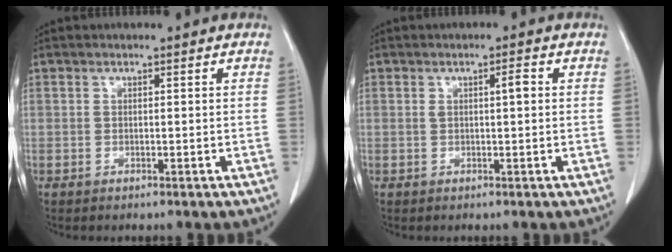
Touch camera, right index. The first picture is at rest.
{"total": 1.9, "force": [0.3, 0.3, 1.8], "torque": [-0.030, 0.005, 0.007]}